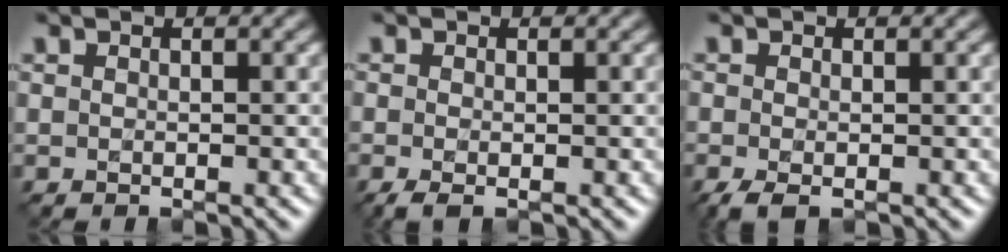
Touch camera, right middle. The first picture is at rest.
{"total": 1.3, "force": [-0.7, 0.3, 1.0], "torque": [-0.023, -0.007, -0.012]}
{"total": 1.9, "force": [-1.2, 0.7, 1.4], "torque": [-0.032, -0.009, -0.019]}